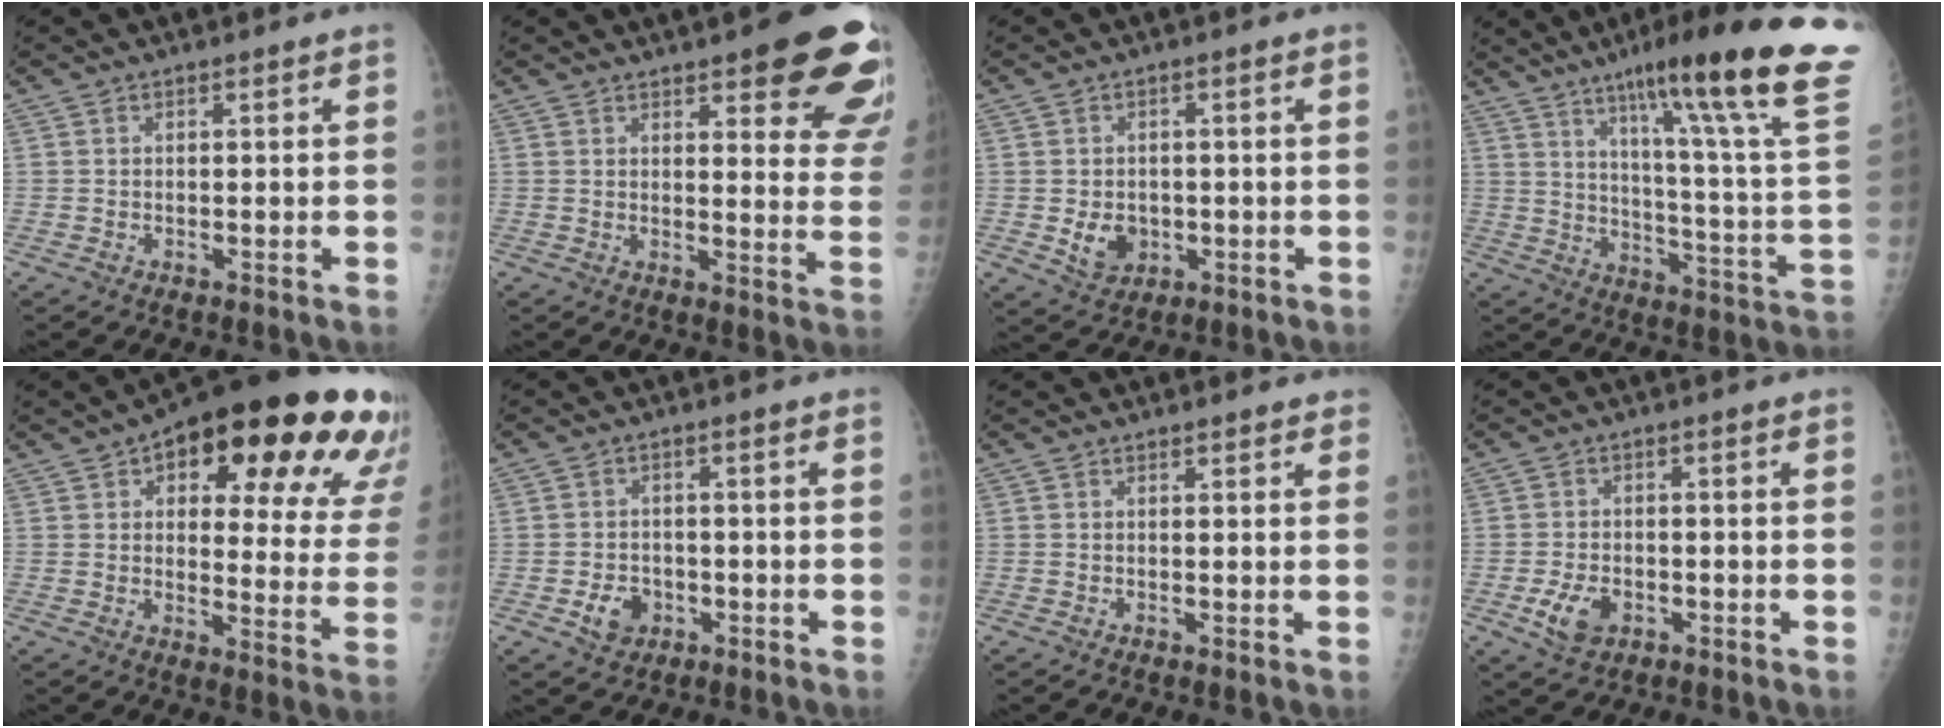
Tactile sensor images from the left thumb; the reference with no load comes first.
{"total": 17.9, "force": [11.1, 5.1, 13.1], "torque": [-0.125, -0.049, 0.121]}
{"total": 5.0, "force": [-0.8, 4.0, 2.8], "torque": [-0.028, 0.000, -0.003]}
{"total": 29.3, "force": [17.9, 2.1, 23.1], "torque": [-0.305, -0.075, 0.258]}
{"total": 28.7, "force": [15.3, 10.6, 21.9], "torque": [-0.233, -0.020, 0.194]}
{"total": 4.6, "force": [-1.8, 3.6, 2.2], "torque": [-0.022, 0.008, -0.025]}
{"total": 1.8, "force": [1.5, 0.6, 0.8], "torque": [0.002, 0.001, 0.013]}
{"total": 5.3, "force": [-2.1, 3.4, 3.4], "torque": [-0.063, 0.005, -0.034]}